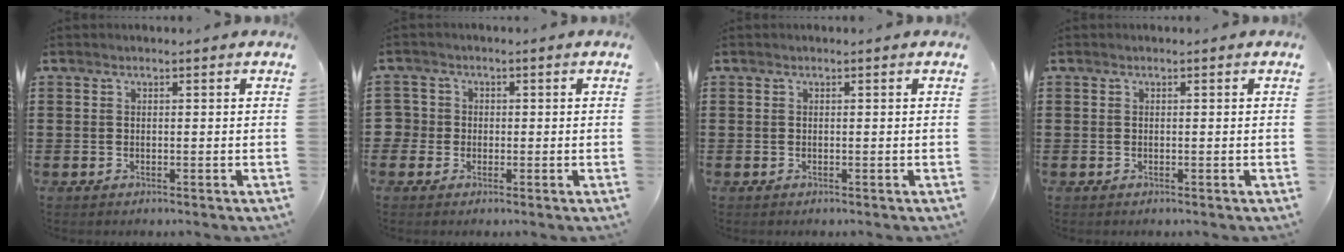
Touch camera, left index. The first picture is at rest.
{"total": 2.5, "force": [-0.2, 2.5, 0.2], "torque": [-0.026, 0.004, -0.012]}
{"total": 0.0}
{"total": 0.0}